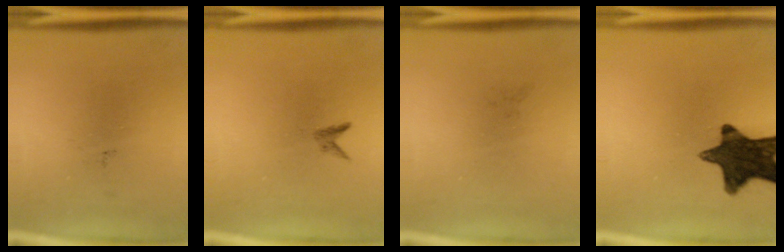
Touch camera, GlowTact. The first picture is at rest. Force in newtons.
{"total": 0.8}
{"total": 0.0}
{"total": 14.0}